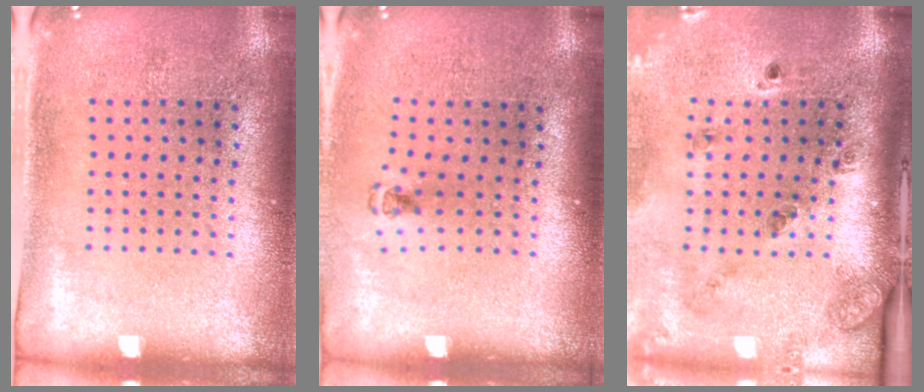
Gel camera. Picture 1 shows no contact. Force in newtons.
{"total": 0.5, "press": 0.4, "slide": 0.3}
{"total": 1.8, "press": 1.5, "slide": 1.0}